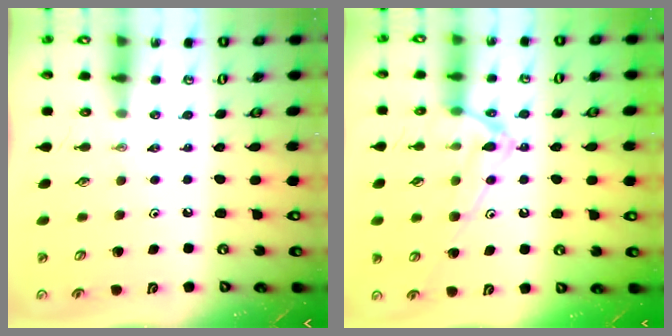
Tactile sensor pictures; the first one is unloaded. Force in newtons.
{"total": 15.1, "press": 15.0, "slide": 1.1}